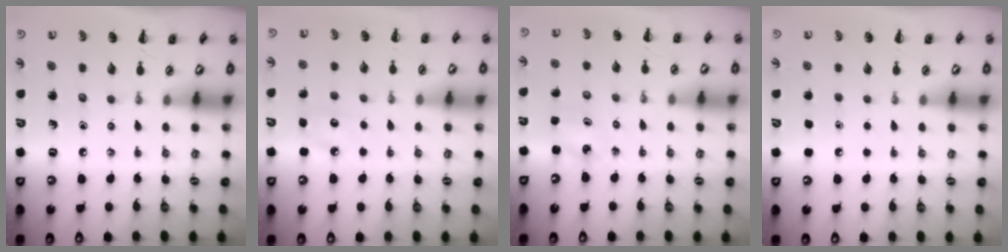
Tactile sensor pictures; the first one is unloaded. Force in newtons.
{"total": 7.1, "press": 6.8, "slide": 2.0}
{"total": 2.9, "press": 2.9, "slide": 0.6}
{"total": 1.8, "press": 1.8, "slide": 0.1}